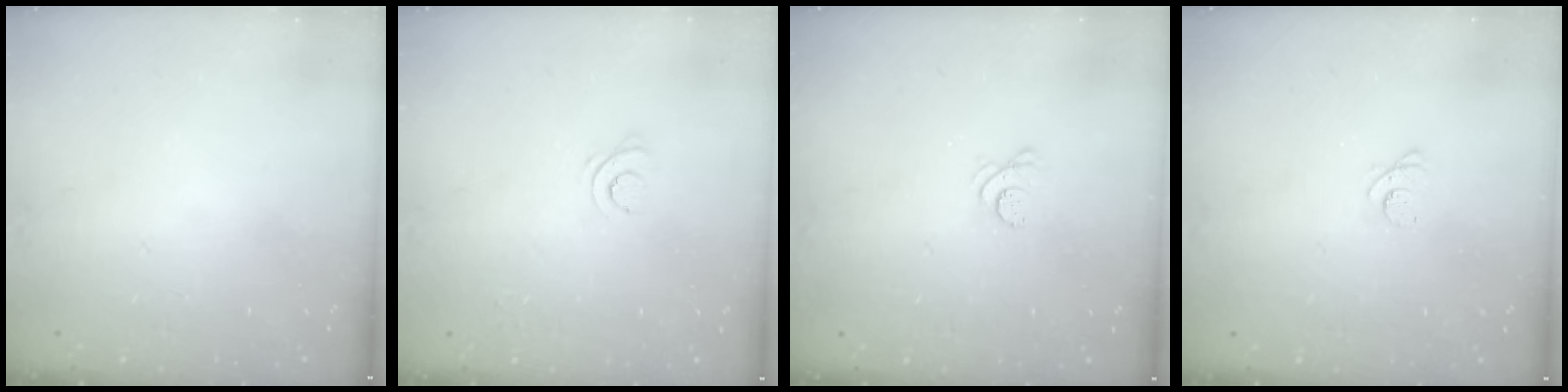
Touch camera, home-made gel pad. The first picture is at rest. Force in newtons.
{"total": 3.8, "press": 3.8, "slide": 0.6}
{"total": 3.4, "press": 3.3, "slide": 0.5}
{"total": 2.3, "press": 2.3, "slide": 0.3}